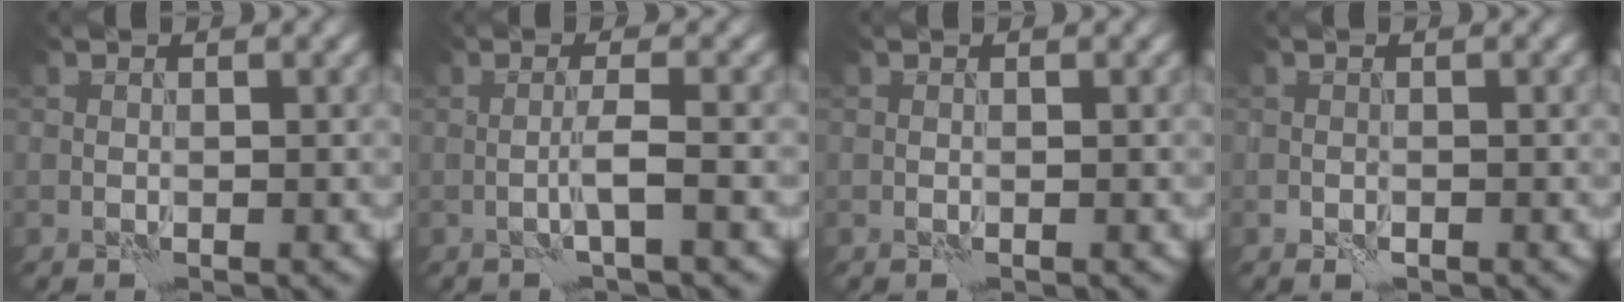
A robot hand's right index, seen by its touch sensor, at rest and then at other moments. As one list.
[{"total": 2.0, "force": [-0.7, -0.1, 1.8], "torque": [-0.037, 0.007, -0.018]}, {"total": 0.0}, {"total": 1.1, "force": [-0.6, 0.6, 0.7], "torque": [-0.014, -0.001, -0.013]}]